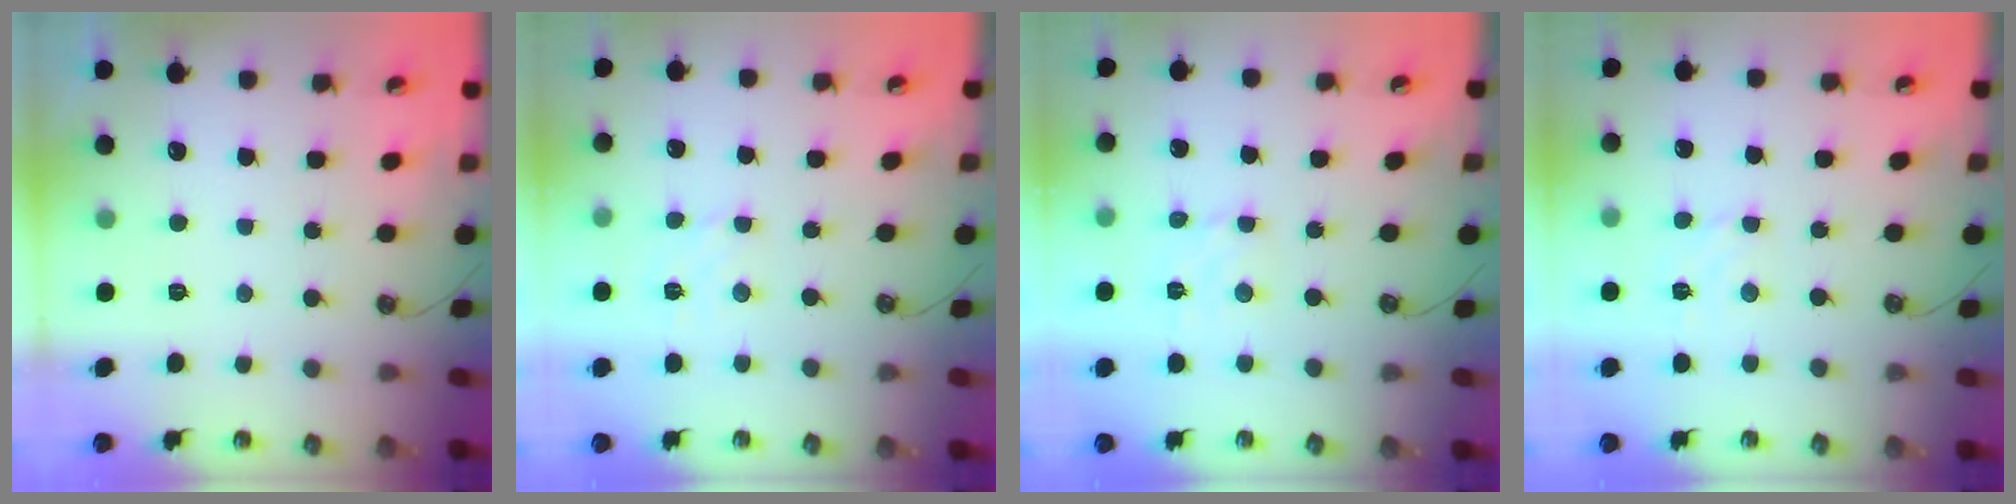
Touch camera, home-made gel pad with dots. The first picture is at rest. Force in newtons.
{"total": 2.7, "press": 2.7, "slide": 0.4}
{"total": 2.6, "press": 2.6, "slide": 0.4}
{"total": 3.1, "press": 3.0, "slide": 0.5}